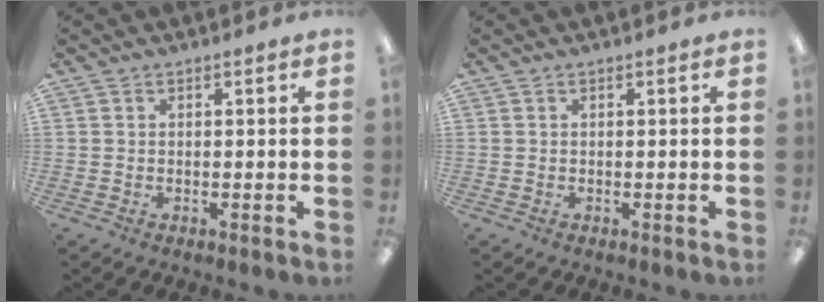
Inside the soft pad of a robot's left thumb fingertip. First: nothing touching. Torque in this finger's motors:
{"motor_torque": [-0.18, 0.18, -0.17, 0.17, 0.00]}